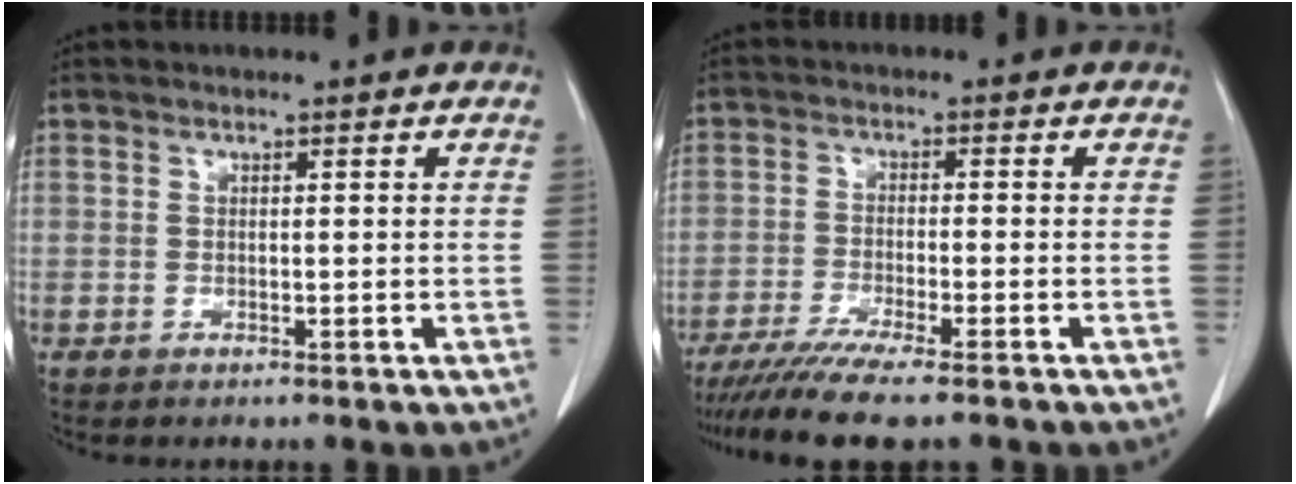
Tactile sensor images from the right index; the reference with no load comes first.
{"total": 9.5, "force": [-7.8, -0.3, 5.4], "torque": [-0.078, -0.025, -0.125]}